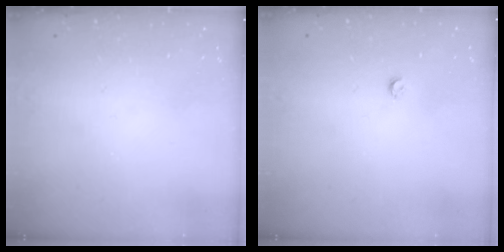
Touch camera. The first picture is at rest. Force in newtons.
{"total": 2.9, "press": 2.8, "slide": 0.5}